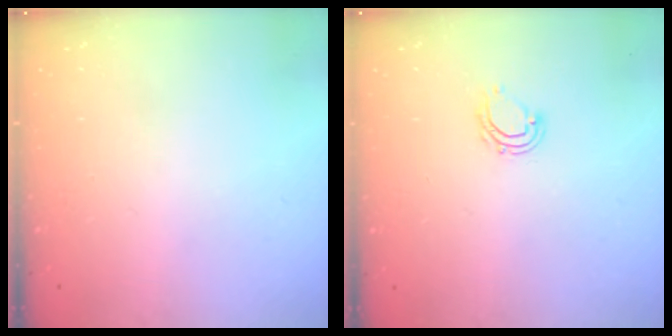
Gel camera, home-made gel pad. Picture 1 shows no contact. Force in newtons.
{"total": 6.0, "press": 5.9, "slide": 1.0}